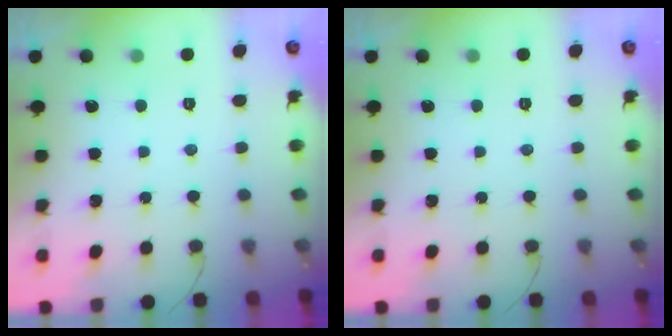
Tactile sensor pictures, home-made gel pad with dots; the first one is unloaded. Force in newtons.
{"total": 0.0}